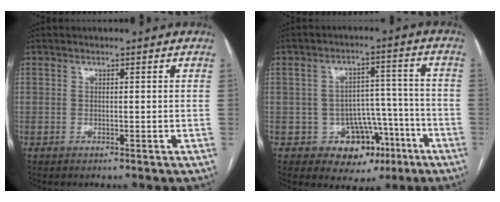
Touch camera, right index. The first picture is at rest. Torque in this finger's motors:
{"motor_torque": [-0.01, -0.31, 0.06, -0.01]}